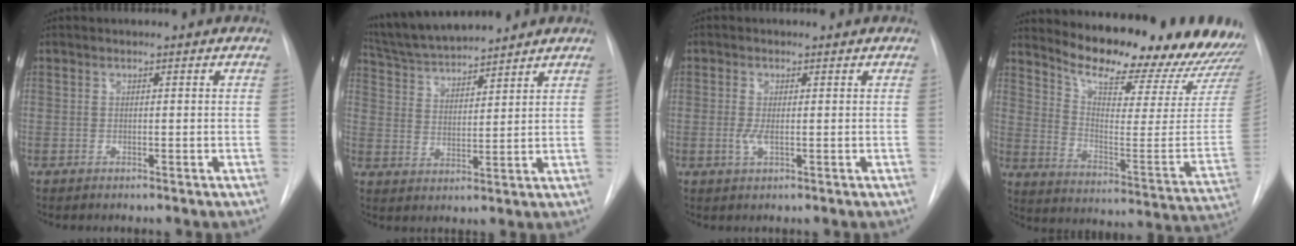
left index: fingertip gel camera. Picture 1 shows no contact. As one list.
[{"total": 11.3, "force": [10.5, 0.9, 3.9], "torque": [-0.076, 0.022, 0.195]}, {"total": 2.0, "force": [-0.1, 0.7, 1.9], "torque": [-0.044, -0.003, 0.002]}, {"total": 23.7, "force": [21.6, 4.1, 9.0], "torque": [-0.140, -0.086, 0.285]}]